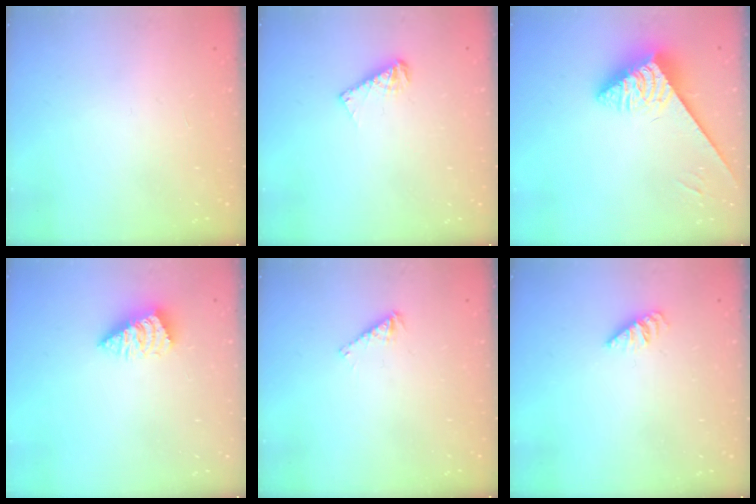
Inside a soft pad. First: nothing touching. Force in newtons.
{"total": 5.8, "press": 5.8, "slide": 0.3}
{"total": 3.7, "press": 3.7, "slide": 0.6}
{"total": 1.9, "press": 1.9, "slide": 0.4}
{"total": 3.8, "press": 3.8, "slide": 0.5}
{"total": 0.6, "press": 0.5, "slide": 0.2}